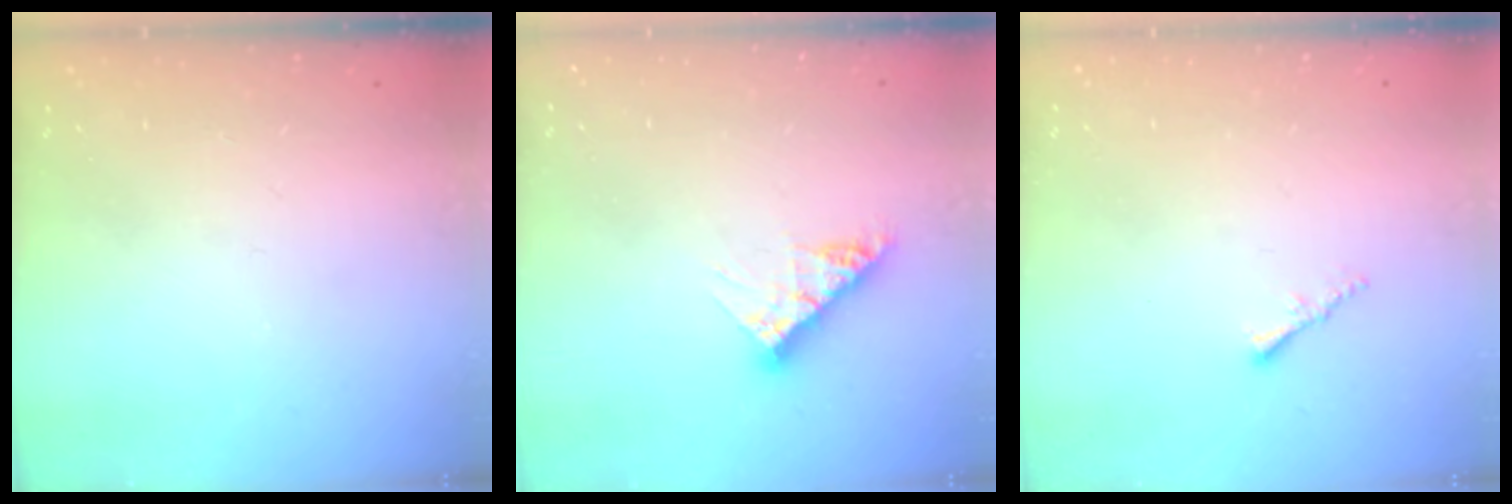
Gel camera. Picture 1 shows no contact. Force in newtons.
{"total": 8.6, "press": 8.5, "slide": 0.9}
{"total": 1.2, "press": 1.1, "slide": 0.4}